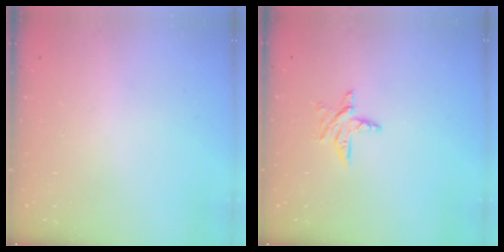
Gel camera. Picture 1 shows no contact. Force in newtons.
{"total": 6.0, "press": 6.0, "slide": 0.5}